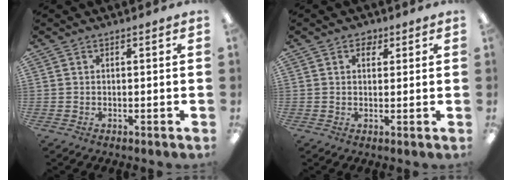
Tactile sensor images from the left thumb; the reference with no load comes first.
{"total": 2.6, "force": [1.4, 1.8, 1.2], "torque": [-0.002, -0.006, 0.020]}